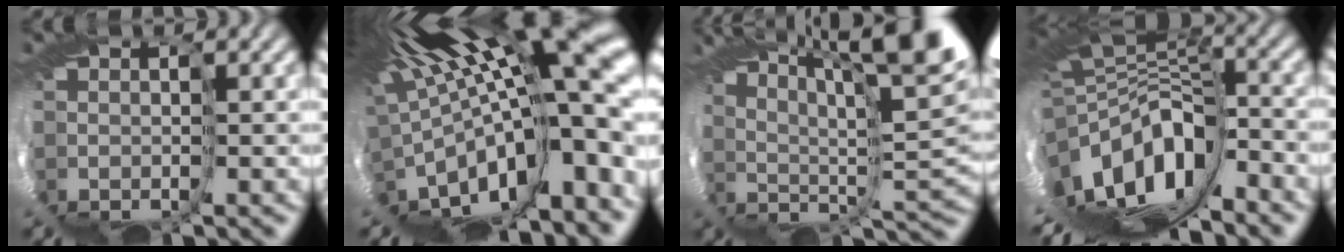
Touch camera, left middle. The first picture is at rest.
{"total": 12.2, "force": [2.4, 1.8, 11.9], "torque": [-0.176, -0.036, 0.059]}
{"total": 10.4, "force": [7.9, -2.4, 6.2], "torque": [-0.089, 0.028, 0.128]}
{"total": 7.1, "force": [-2.8, 1.6, 6.3], "torque": [-0.158, 0.000, -0.041]}